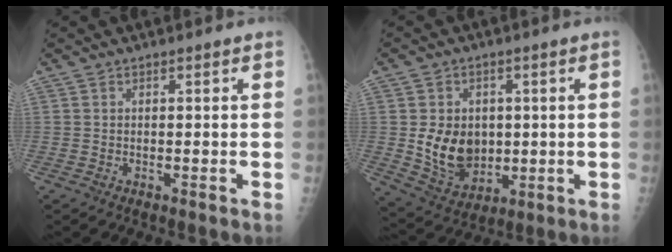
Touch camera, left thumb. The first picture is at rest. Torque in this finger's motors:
{"motor_torque": [-0.49, 0.75, 0.15, -0.07, 0.07]}